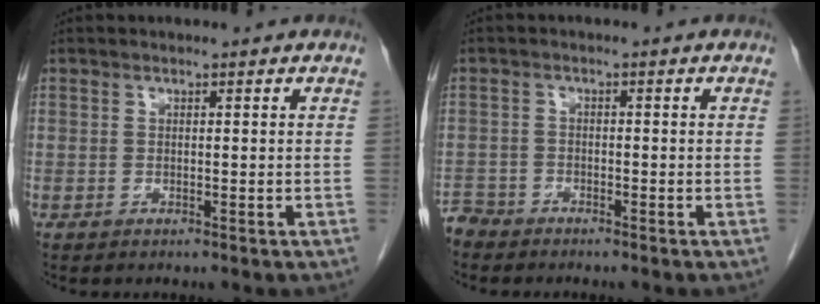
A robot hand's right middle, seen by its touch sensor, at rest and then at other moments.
{"total": 3.1, "force": [-2.9, 0.9, -0.4], "torque": [0.009, -0.004, -0.058]}